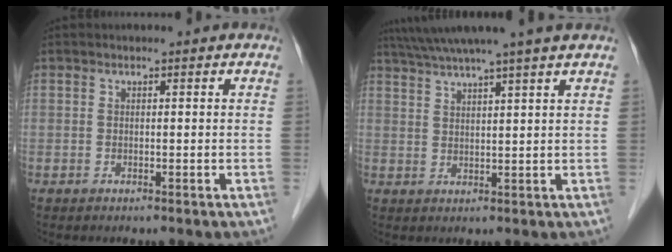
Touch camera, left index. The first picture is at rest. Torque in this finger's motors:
{"motor_torque": [1.01, -1.13, 0.85, 0.21]}